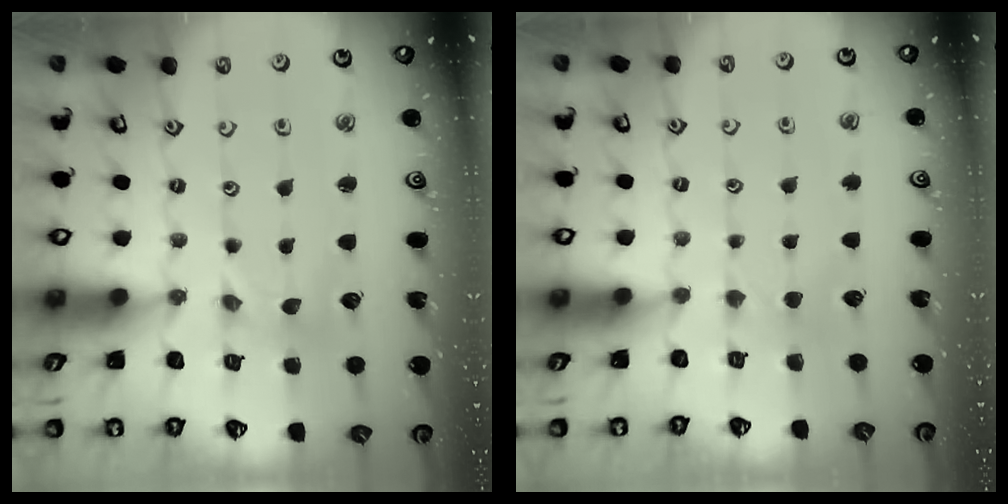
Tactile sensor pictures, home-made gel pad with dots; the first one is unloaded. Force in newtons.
{"total": 1.9, "press": 1.9, "slide": 0.4}